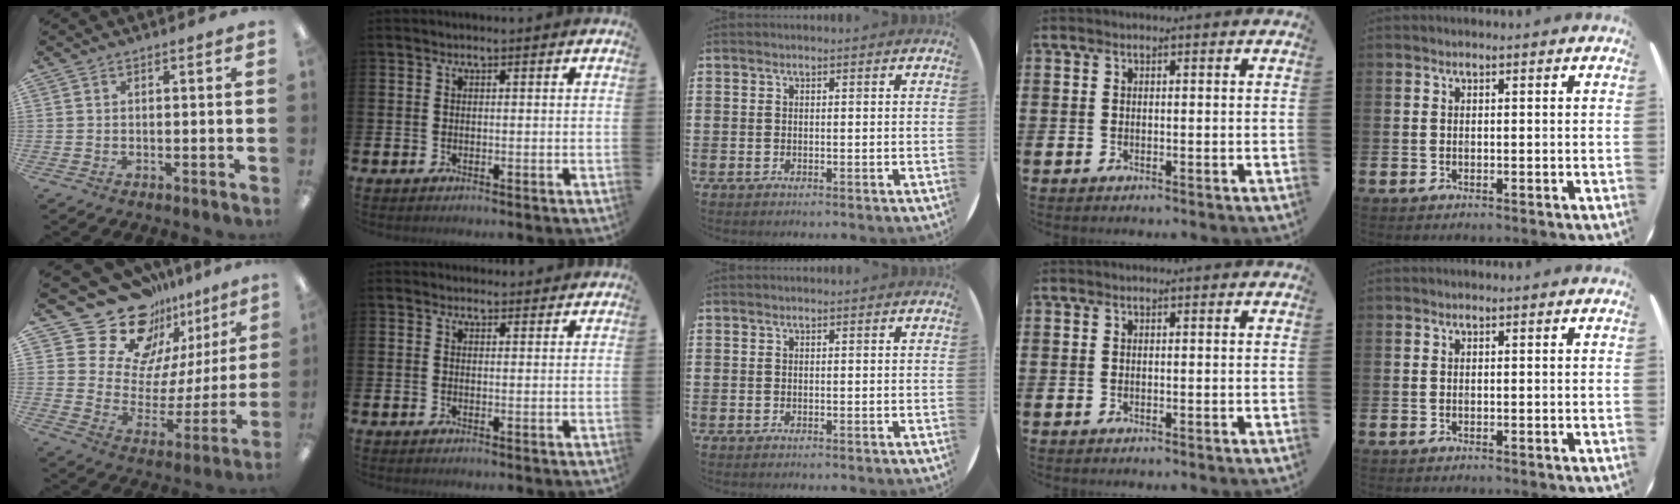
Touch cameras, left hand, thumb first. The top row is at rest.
{"thumb": {"total": 19.1, "force": [15.4, 10.1, 5.2], "torque": [-0.111, -0.126, 0.281]}, "index": {"total": 1.6, "force": [1.5, 0.6, -0.1], "torque": [0.011, -0.003, 0.026]}}